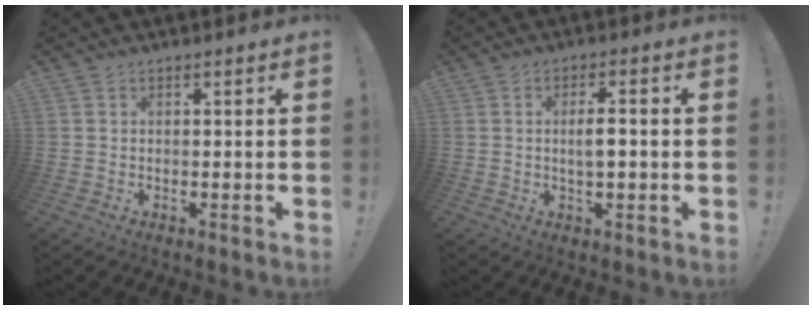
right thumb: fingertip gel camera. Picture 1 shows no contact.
{"total": 4.2, "force": [-0.4, 1.2, 4.0], "torque": [-0.062, 0.002, -0.011]}